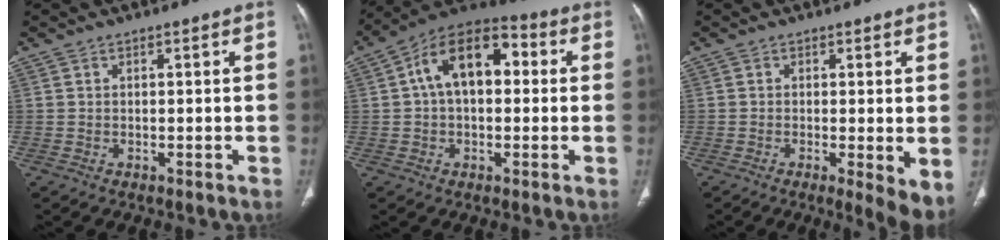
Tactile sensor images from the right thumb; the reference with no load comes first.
{"total": 13.9, "force": [2.1, 8.4, 10.8], "torque": [-0.156, 0.038, 0.021]}
{"total": 5.5, "force": [-0.9, 1.0, 5.3], "torque": [-0.084, -0.019, -0.018]}